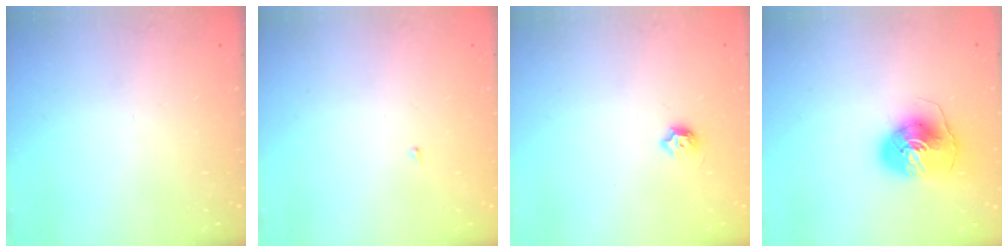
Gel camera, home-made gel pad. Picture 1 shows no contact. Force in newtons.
{"total": 1.4, "press": 1.3, "slide": 0.1}
{"total": 5.5, "press": 5.4, "slide": 0.9}
{"total": 9.5, "press": 9.4, "slide": 1.3}